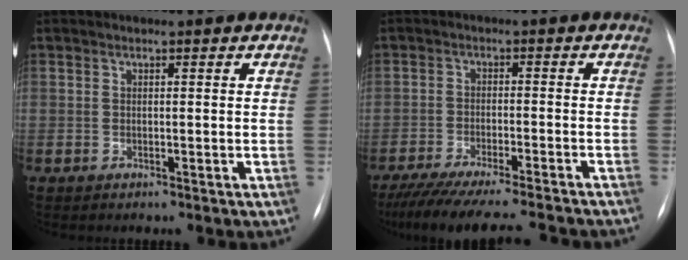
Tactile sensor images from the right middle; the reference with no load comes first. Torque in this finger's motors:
{"motor_torque": [1.07, -1.07, 0.19, 0.06]}